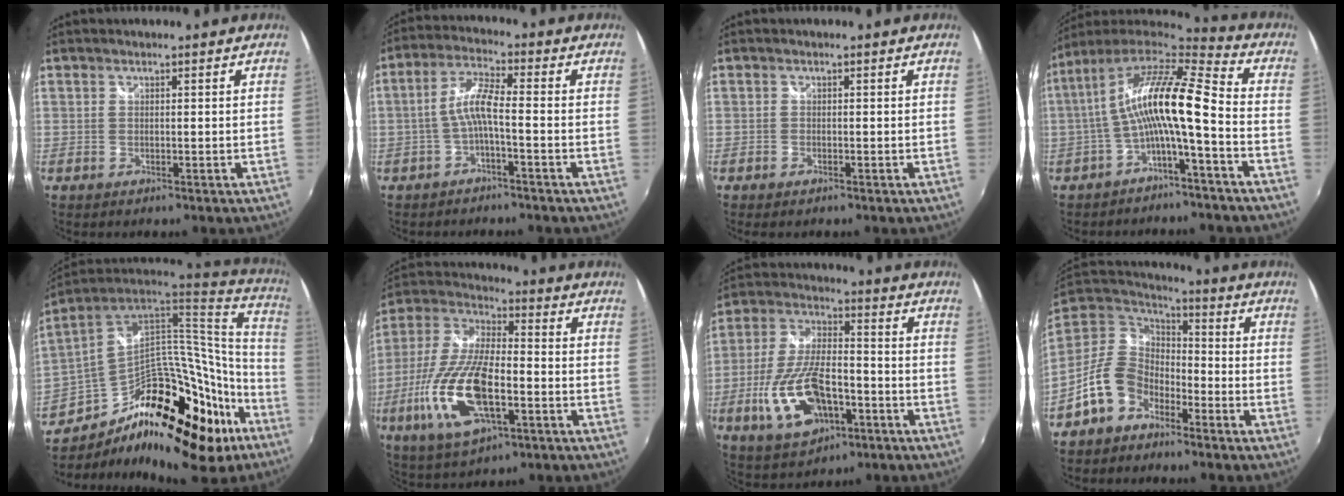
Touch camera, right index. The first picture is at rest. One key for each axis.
{"total": 5.6, "fx": -1.9, "fy": 0.7, "fz": 5.2, "tx": -0.119, "ty": 0.013, "tz": -0.035}
{"total": 1.0, "fx": -0.7, "fy": 0.5, "fz": 0.4, "tx": -0.010, "ty": -0.002, "tz": -0.015}
{"total": 14.7, "fx": -1.5, "fy": 2.3, "fz": 14.5, "tx": -0.270, "ty": 0.015, "tz": -0.033}
{"total": 34.7, "fx": -16.0, "fy": 19.2, "fz": 24.1, "tx": -0.440, "ty": 0.024, "tz": -0.233}
{"total": 19.3, "fx": -5.9, "fy": 7.6, "fz": 16.7, "tx": -0.358, "ty": -0.020, "tz": -0.110}
{"total": 16.4, "fx": -6.0, "fy": 7.9, "fz": 13.0, "tx": -0.281, "ty": -0.007, "tz": -0.098}
{"total": 12.0, "fx": -6.9, "fy": 8.1, "fz": 5.4, "tx": -0.124, "ty": 0.026, "tz": -0.131}